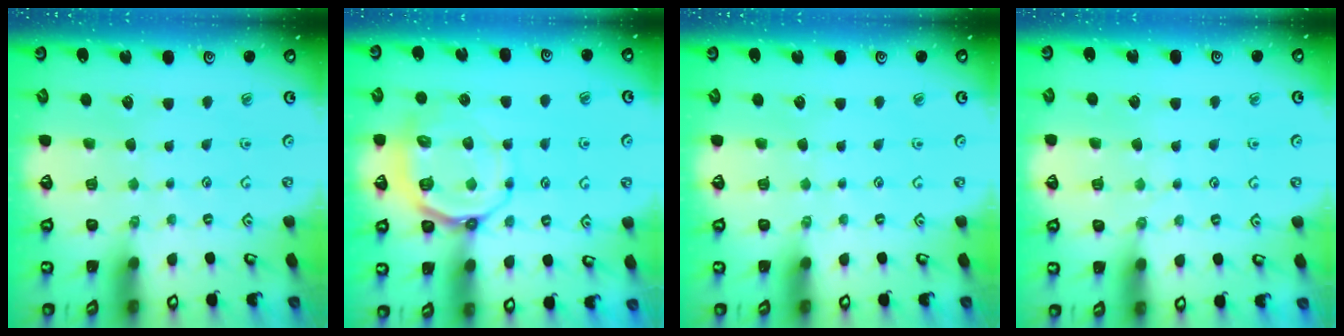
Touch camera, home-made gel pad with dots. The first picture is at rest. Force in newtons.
{"total": 9.3, "press": 9.0, "slide": 2.6}
{"total": 0.0}
{"total": 4.5, "press": 4.4, "slide": 0.4}